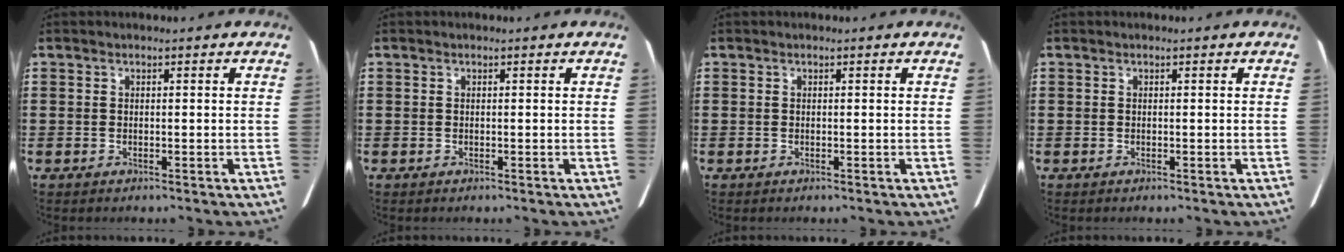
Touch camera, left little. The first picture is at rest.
{"total": 0.0}
{"total": 0.0}
{"total": 0.0}